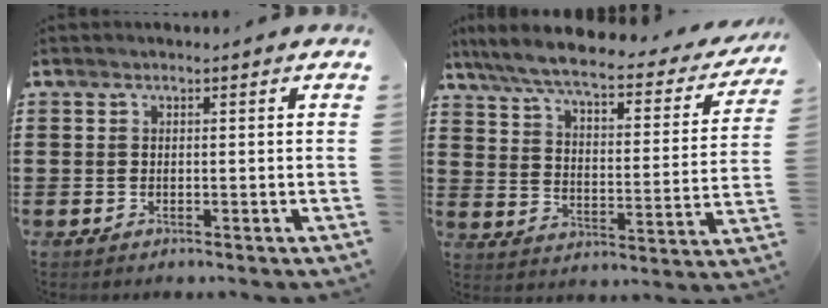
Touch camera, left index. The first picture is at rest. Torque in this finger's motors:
{"motor_torque": [1.32, -0.82, 1.05, 0.19]}